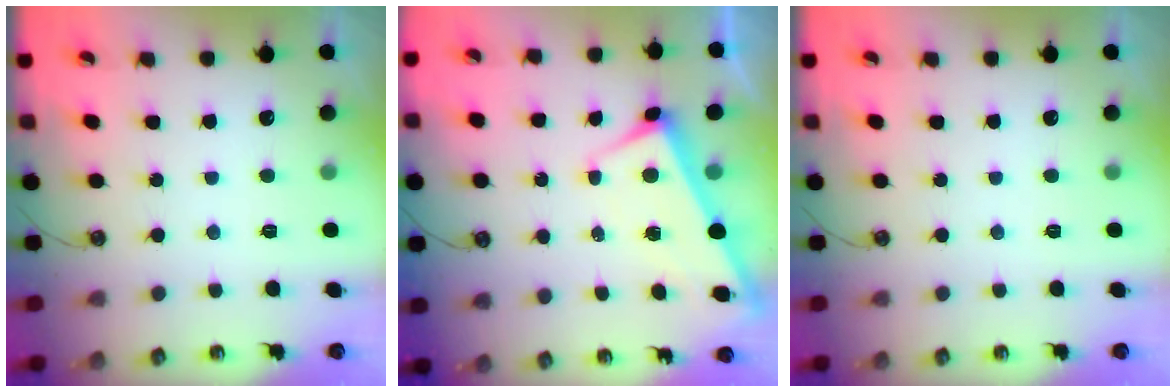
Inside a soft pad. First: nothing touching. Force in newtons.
{"total": 1.0, "press": 0.9, "slide": 0.4}
{"total": 0.0}